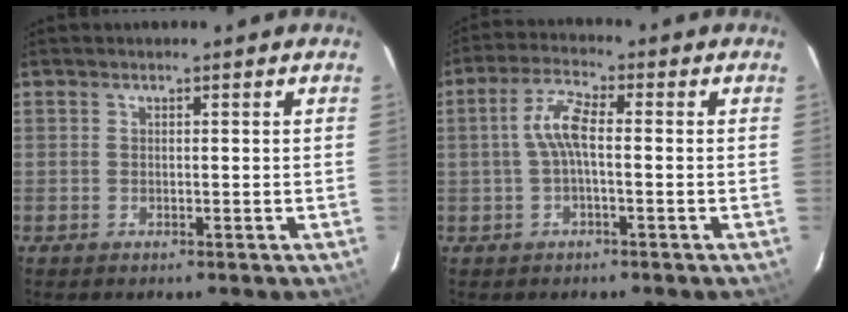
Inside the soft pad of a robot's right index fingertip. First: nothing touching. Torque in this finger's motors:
{"motor_torque": [0.57, -0.34, 0.42, 0.12]}